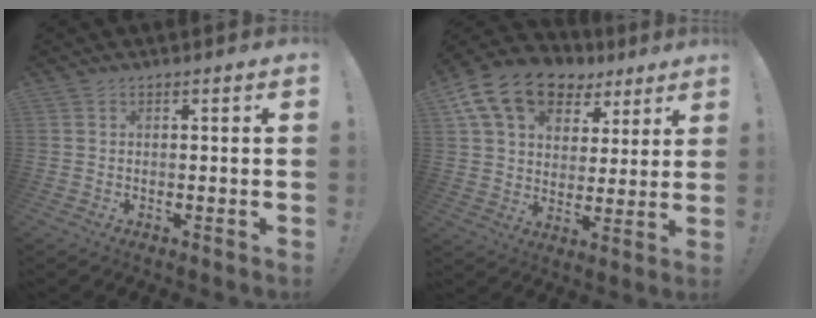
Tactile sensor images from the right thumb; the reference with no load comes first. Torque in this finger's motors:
{"motor_torque": [1.16, 3.57, 0.72, 0.00, 0.15]}